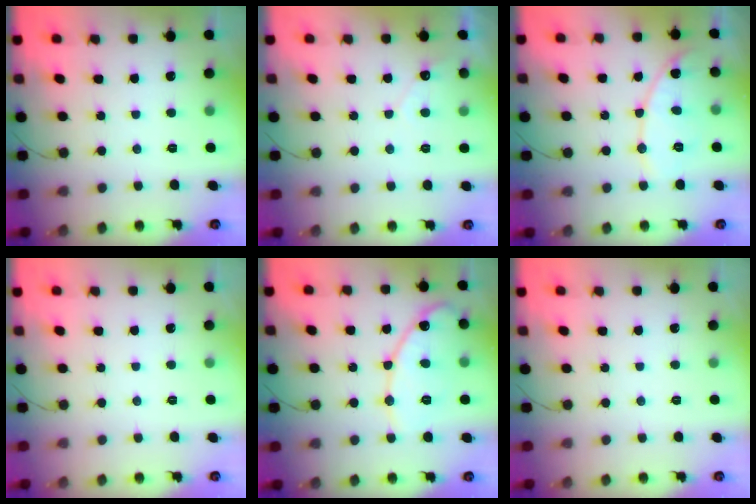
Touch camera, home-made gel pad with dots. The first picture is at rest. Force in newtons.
{"total": 2.7, "press": 2.7, "slide": 0.1}
{"total": 9.3, "press": 9.3, "slide": 0.8}
{"total": 0.0}
{"total": 13.3, "press": 13.2, "slide": 1.3}
{"total": 0.0}